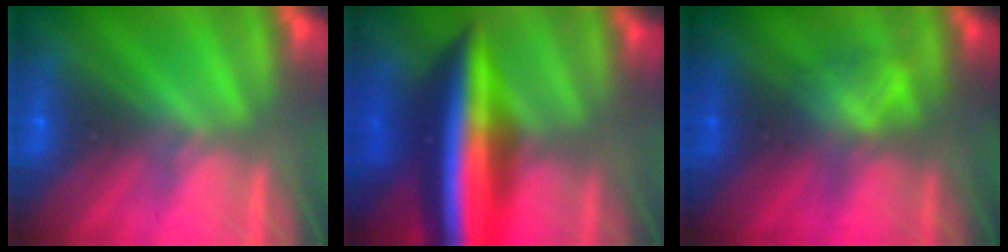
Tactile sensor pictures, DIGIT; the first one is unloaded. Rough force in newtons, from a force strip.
{"total": 7.7}
{"total": 2.1}